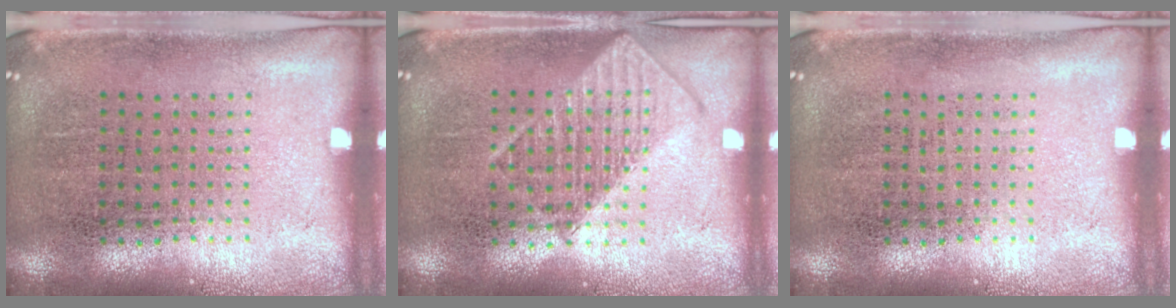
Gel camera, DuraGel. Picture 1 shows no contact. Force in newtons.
{"total": 1.3, "press": 1.3, "slide": 0.1}
{"total": 0.0}